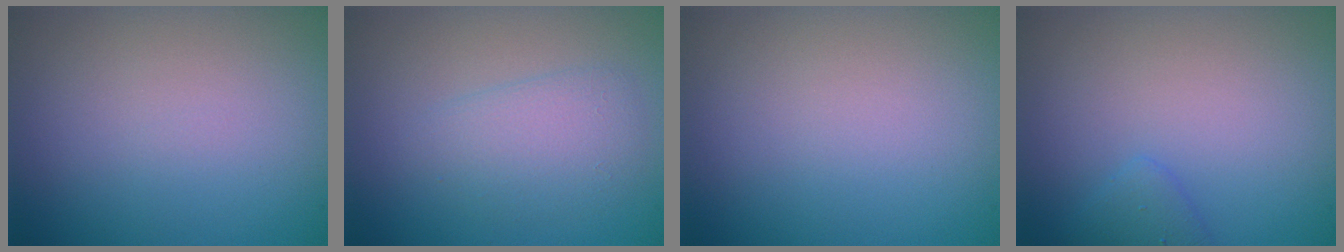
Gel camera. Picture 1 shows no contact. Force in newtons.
{"total": 2.5, "press": 2.5, "slide": 0.1}
{"total": 0.0}
{"total": 1.4, "press": 1.4, "slide": 0.1}